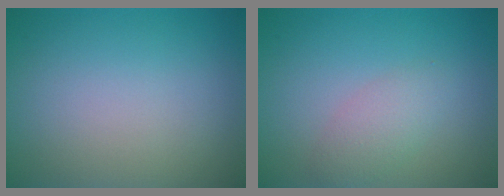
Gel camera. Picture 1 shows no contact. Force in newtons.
{"total": 2.2, "press": 2.2, "slide": 0.1}